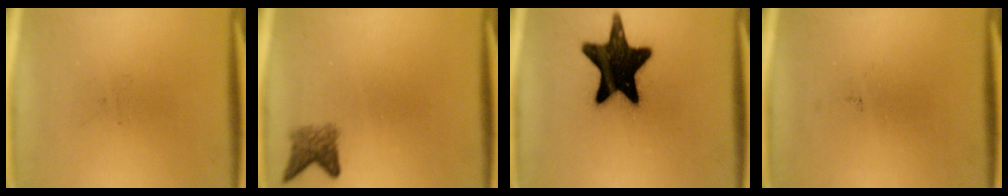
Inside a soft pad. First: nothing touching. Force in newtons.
{"total": 2.8}
{"total": 19.6}
{"total": 0.0}